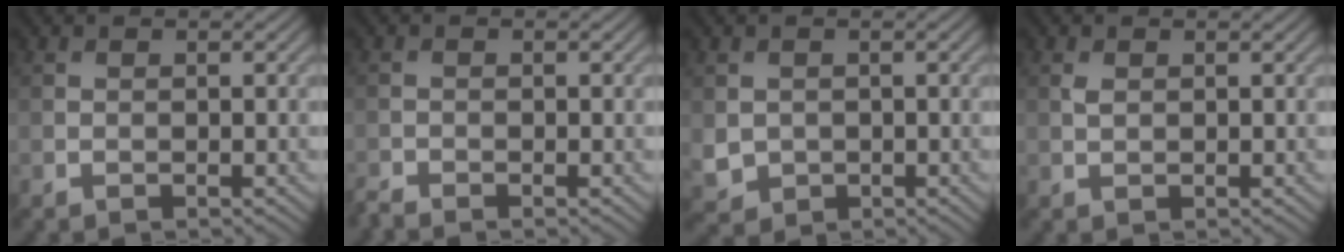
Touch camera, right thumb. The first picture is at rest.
{"total": 1.2, "force": [-1.2, 0.0, 0.2], "torque": [-0.005, -0.006, -0.030]}
{"total": 2.5, "force": [0.1, 2.4, 0.9], "torque": [-0.034, -0.012, 0.008]}
{"total": 1.0, "force": [0.4, 0.6, 0.7], "torque": [-0.019, 0.000, 0.009]}